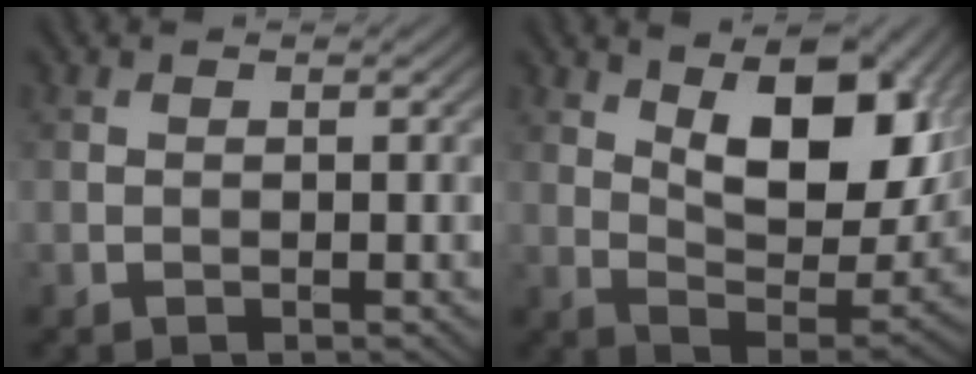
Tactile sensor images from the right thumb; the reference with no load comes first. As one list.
[{"total": 15.4, "force": [6.5, 7.0, 12.1], "torque": [-0.190, -0.002, 0.098]}]